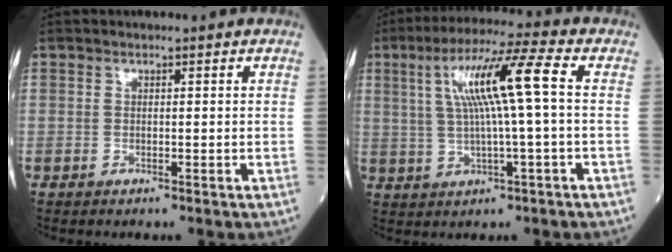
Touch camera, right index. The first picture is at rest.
{"total": 10.9, "force": [1.8, -0.2, 10.8], "torque": [-0.198, 0.022, 0.033]}